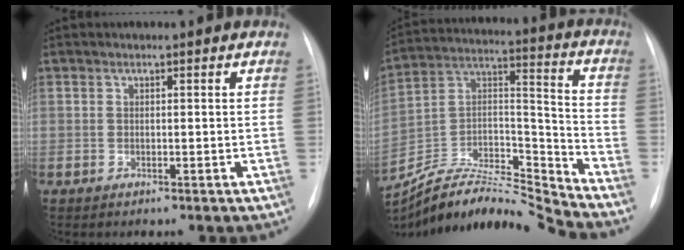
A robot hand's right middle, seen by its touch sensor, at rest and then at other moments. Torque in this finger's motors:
{"motor_torque": [-0.10, -0.47, 0.01, 0.03]}